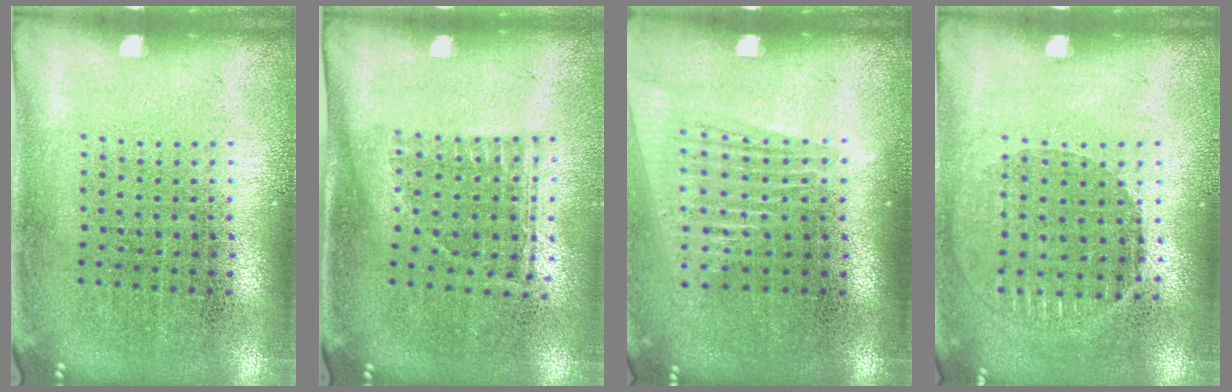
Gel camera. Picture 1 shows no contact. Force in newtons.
{"total": 1.2, "press": 0.9, "slide": 0.7}
{"total": 1.6, "press": 1.4, "slide": 0.8}
{"total": 0.9, "press": 0.8, "slide": 0.4}